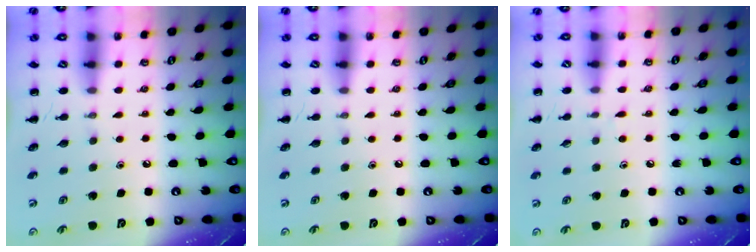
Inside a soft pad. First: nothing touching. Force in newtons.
{"total": 0.0}
{"total": 4.0, "press": 3.5, "slide": 1.8}